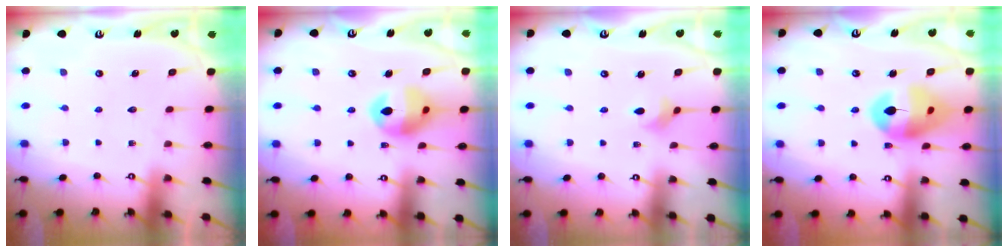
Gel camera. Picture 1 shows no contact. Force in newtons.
{"total": 13.3, "press": 13.2, "slide": 1.6}
{"total": 4.4, "press": 4.3, "slide": 0.8}
{"total": 14.5, "press": 14.4, "slide": 1.6}